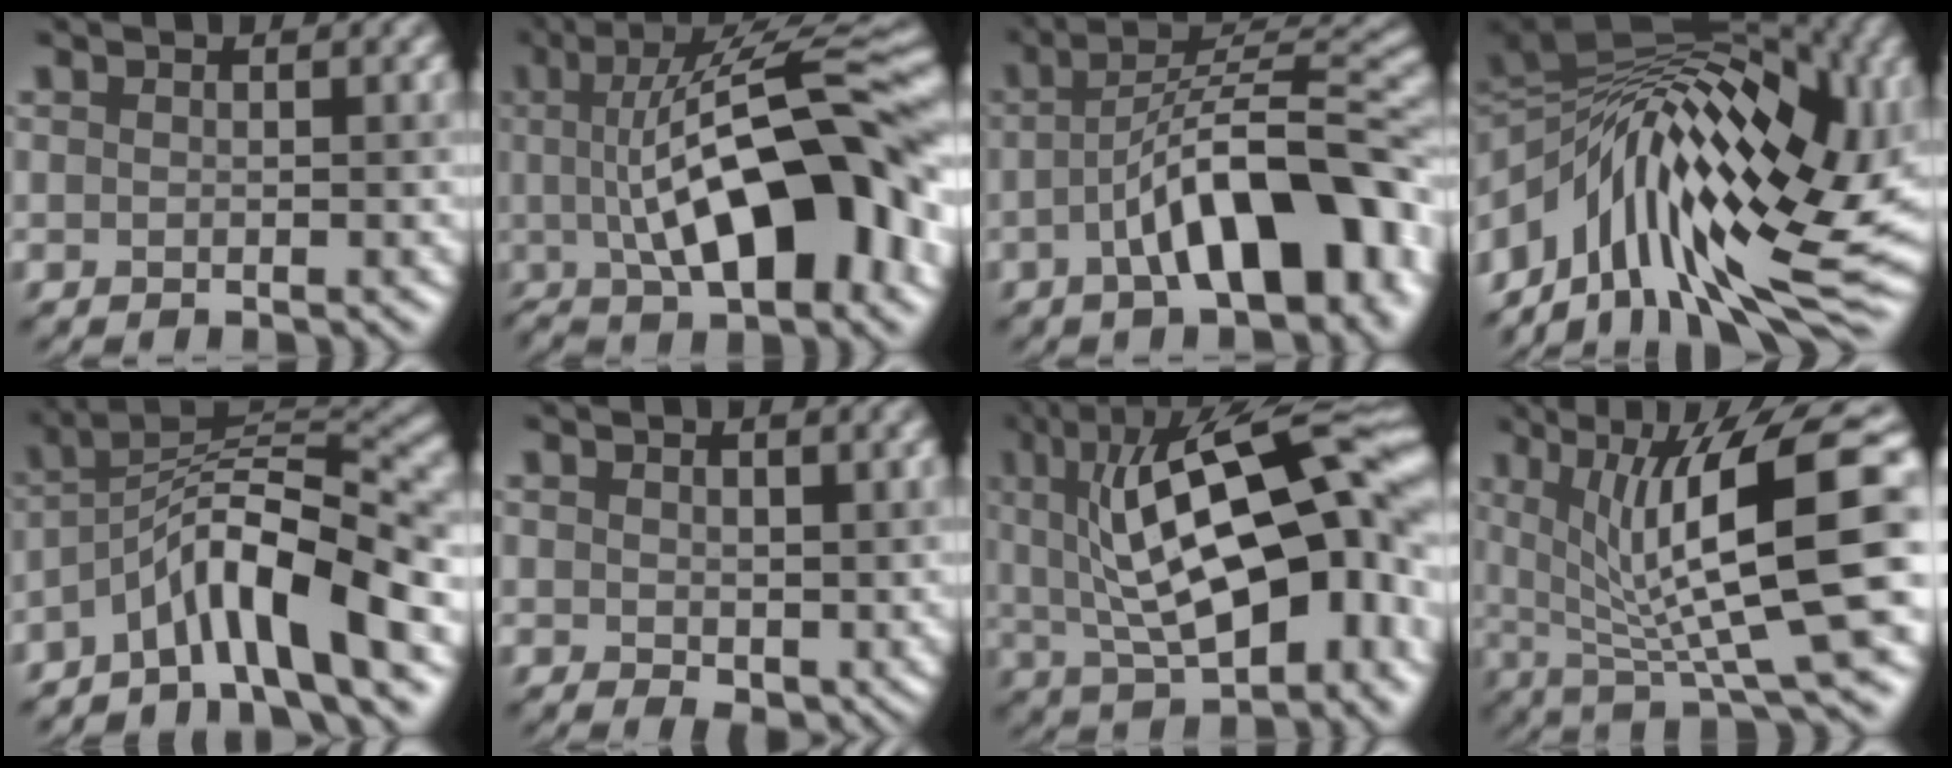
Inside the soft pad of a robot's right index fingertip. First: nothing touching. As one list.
[{"total": 14.4, "force": [0.3, 4.4, 13.7], "torque": [-0.180, 0.022, -0.005]}, {"total": 11.8, "force": [-3.6, 4.8, 10.2], "torque": [-0.147, 0.012, -0.058]}, {"total": 17.9, "force": [-1.4, 9.0, 15.4], "torque": [-0.255, 0.008, -0.035]}, {"total": 8.3, "force": [-3.9, 1.9, 7.1], "torque": [-0.108, 0.015, -0.080]}, {"total": 3.0, "force": [1.0, 2.0, 2.0], "torque": [-0.036, -0.010, 0.025]}, {"total": 17.9, "force": [3.1, 7.7, 15.9], "torque": [-0.229, 0.019, 0.044]}, {"total": 12.4, "force": [2.3, 3.2, 11.8], "torque": [-0.186, 0.000, 0.043]}]